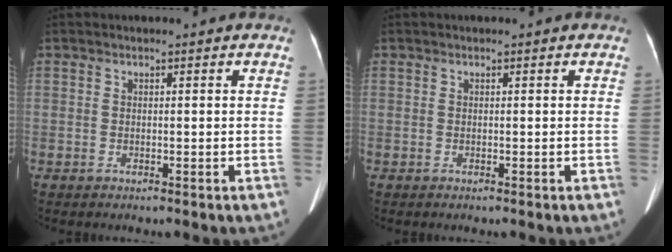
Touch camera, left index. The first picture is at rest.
{"total": 0.0}